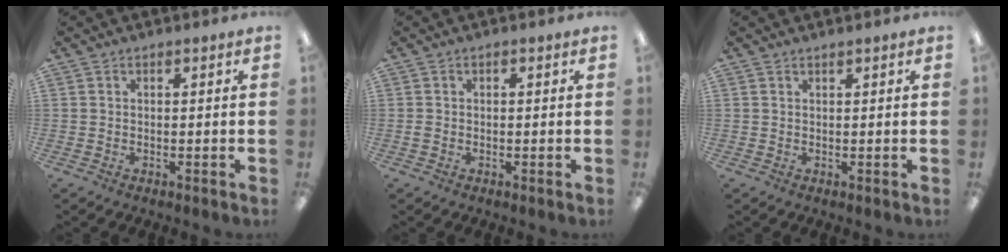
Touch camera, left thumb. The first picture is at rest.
{"total": 0.9, "force": [-0.2, 0.7, 0.6], "torque": [-0.010, 0.003, -0.005]}
{"total": 0.6, "force": [0.6, 0.0, 0.0], "torque": [0.000, 0.001, 0.010]}